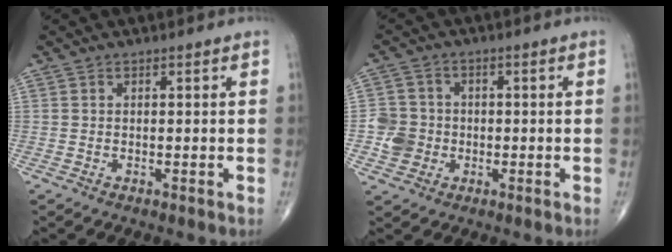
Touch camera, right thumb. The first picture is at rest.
{"total": 5.7, "force": [-1.2, 5.4, 1.5], "torque": [-0.005, 0.011, -0.026]}